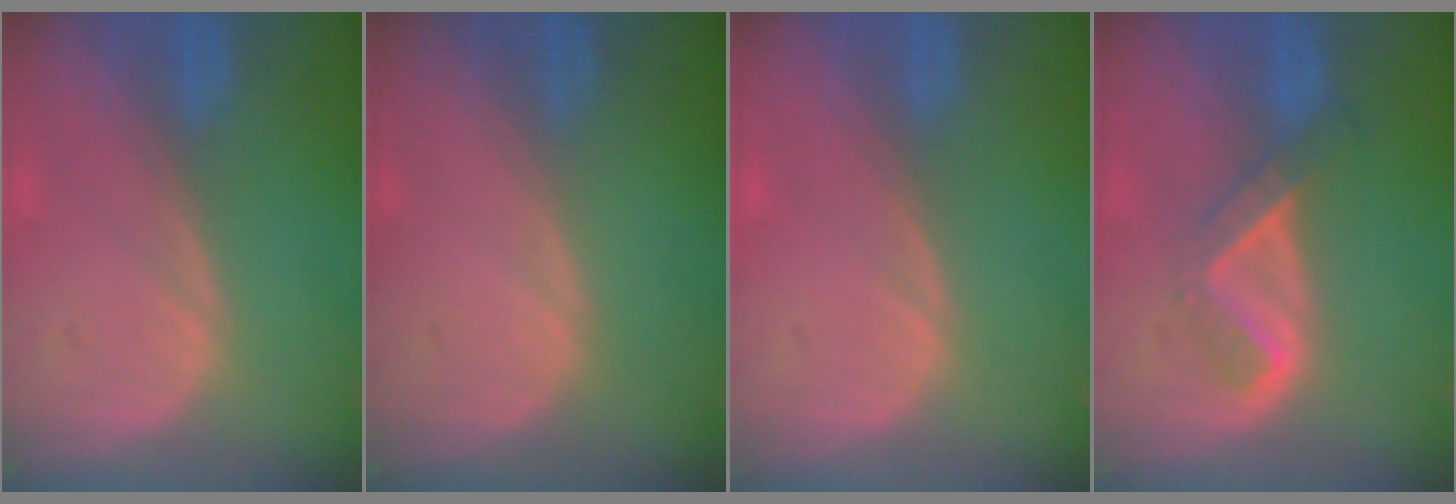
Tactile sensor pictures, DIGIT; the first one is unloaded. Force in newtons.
{"total": 0.0}
{"total": 0.7, "press": 0.1, "slide": 0.7}
{"total": 5.1, "press": 4.4, "slide": 2.7}